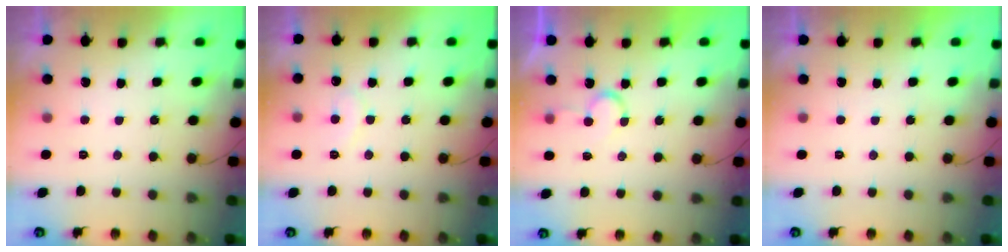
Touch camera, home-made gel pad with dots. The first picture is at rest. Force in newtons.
{"total": 6.0, "press": 6.0, "slide": 0.3}
{"total": 5.2, "press": 5.2, "slide": 0.3}
{"total": 1.9, "press": 1.9, "slide": 0.1}